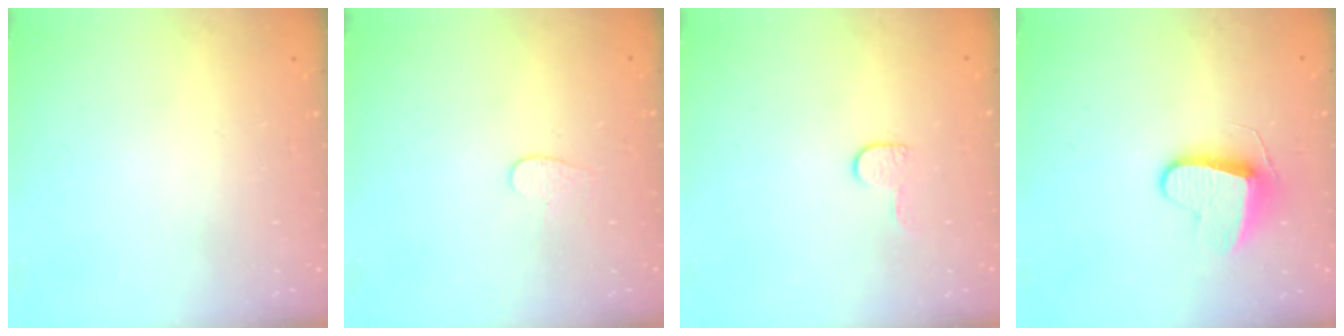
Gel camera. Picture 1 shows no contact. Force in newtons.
{"total": 3.4, "press": 3.4, "slide": 0.3}
{"total": 3.9, "press": 3.9, "slide": 0.4}
{"total": 9.5, "press": 9.5, "slide": 0.4}